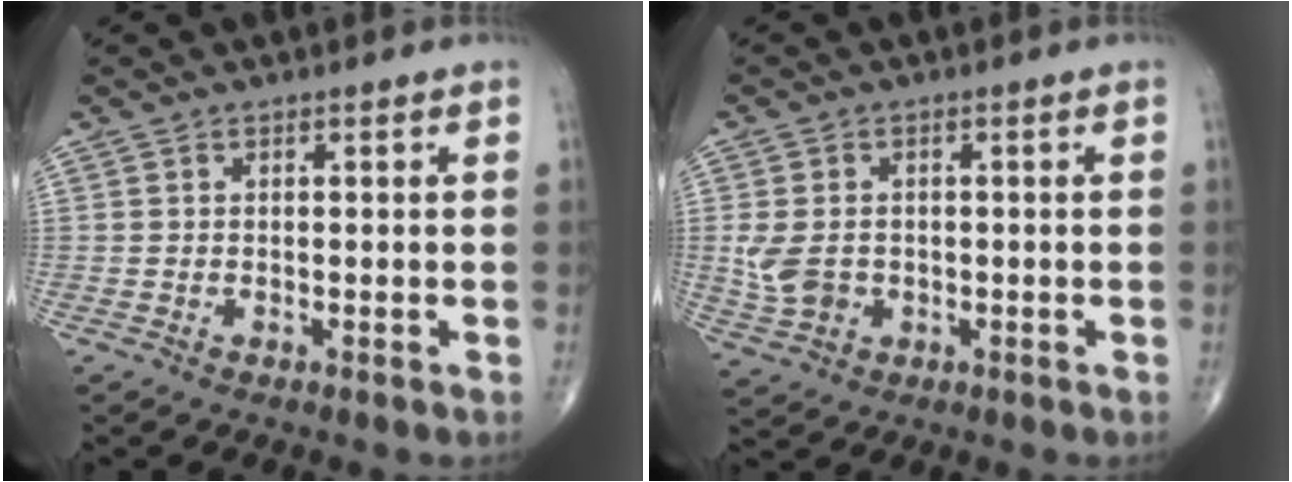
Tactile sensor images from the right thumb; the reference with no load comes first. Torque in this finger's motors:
{"motor_torque": [0.05, 0.23, 0.63, -0.34, 0.09]}